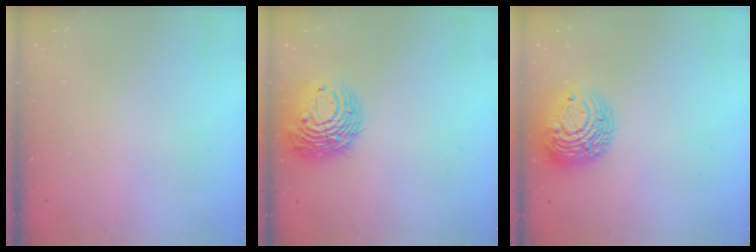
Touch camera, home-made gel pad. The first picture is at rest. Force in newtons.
{"total": 13.2, "press": 13.1, "slide": 1.5}
{"total": 13.0, "press": 12.9, "slide": 2.0}